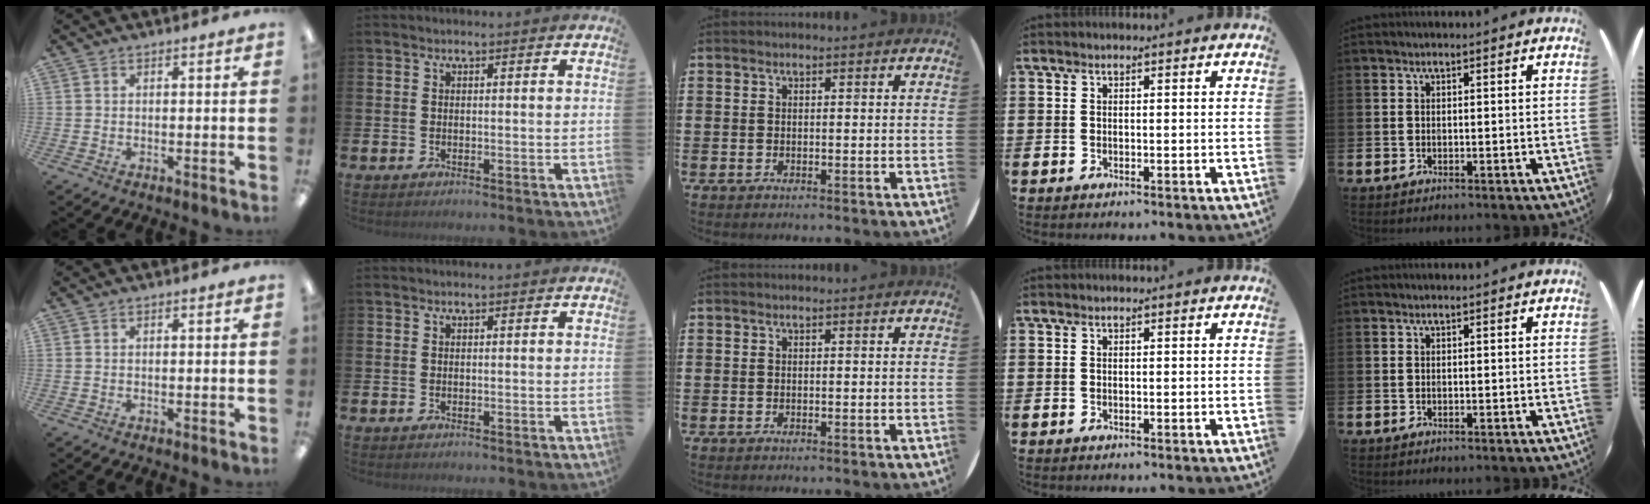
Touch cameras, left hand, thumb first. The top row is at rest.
{}